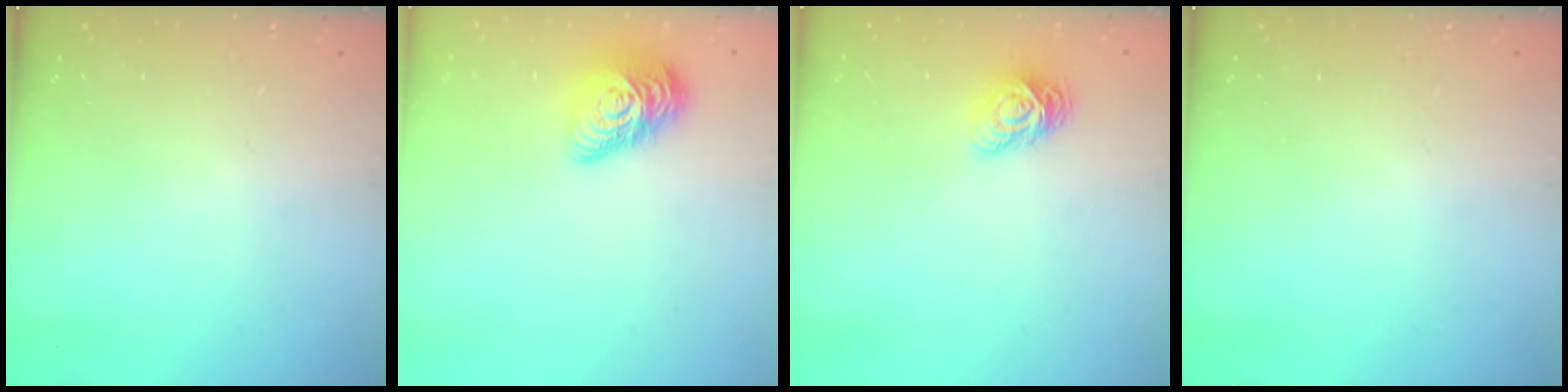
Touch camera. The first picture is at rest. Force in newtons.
{"total": 14.2, "press": 14.2, "slide": 0.8}
{"total": 7.6, "press": 7.6, "slide": 0.7}
{"total": 0.0}